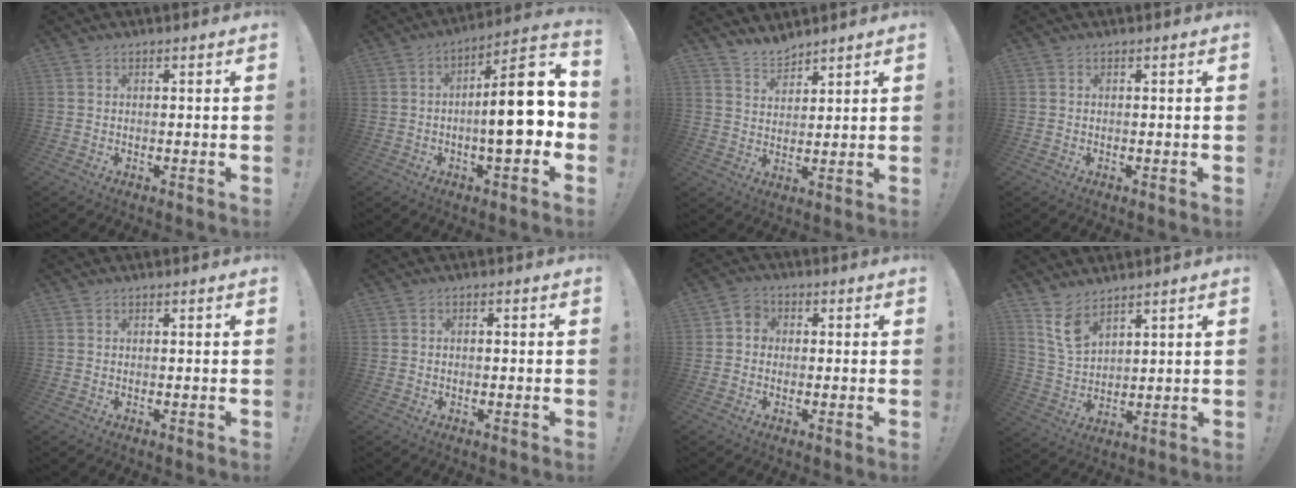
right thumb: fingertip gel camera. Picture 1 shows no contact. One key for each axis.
{"total": 15.9, "fx": -1.7, "fy": 3.9, "fz": 15.3, "tx": -0.231, "ty": 0.009, "tz": -0.034}
{"total": 5.5, "fx": 5.2, "fy": 1.7, "fz": 0.5, "tx": -0.004, "ty": -0.041, "tz": 0.096}
{"total": 0.0}
{"total": 0.0}
{"total": 1.0, "fx": -0.7, "fy": 0.5, "fz": 0.5, "tx": -0.016, "ty": 0.006, "tz": -0.012}
{"total": 4.1, "fx": -0.3, "fy": 3.7, "fz": 1.8, "tx": -0.030, "ty": 0.012, "tz": -0.004}
{"total": 8.0, "fx": 5.9, "fy": 4.0, "fz": 3.8, "tx": -0.066, "ty": -0.034, "tz": 0.114}